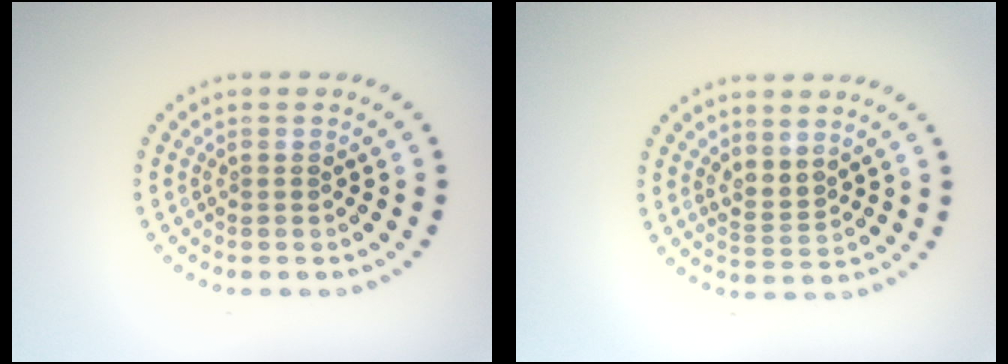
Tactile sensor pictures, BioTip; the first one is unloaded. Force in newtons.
{"total": 2.0, "press": 1.5, "slide": 1.3}